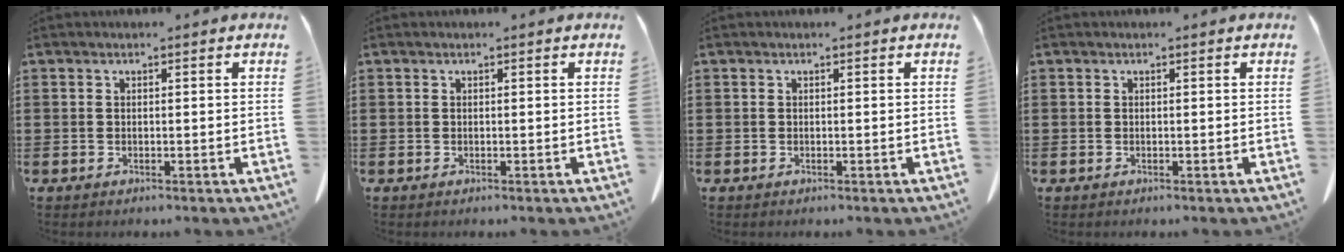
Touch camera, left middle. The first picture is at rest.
{"total": 0.0}
{"total": 0.0}
{"total": 0.0}